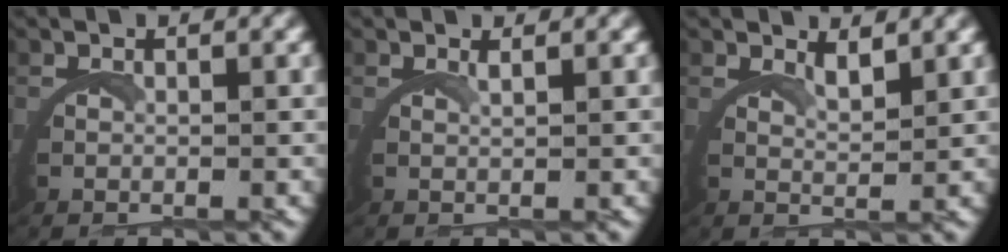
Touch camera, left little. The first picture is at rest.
{"total": 1.1, "force": [0.9, -0.4, 0.6], "torque": [-0.013, 0.001, 0.015]}
{"total": 2.4, "force": [2.2, -0.6, 0.7], "torque": [-0.016, -0.009, 0.038]}